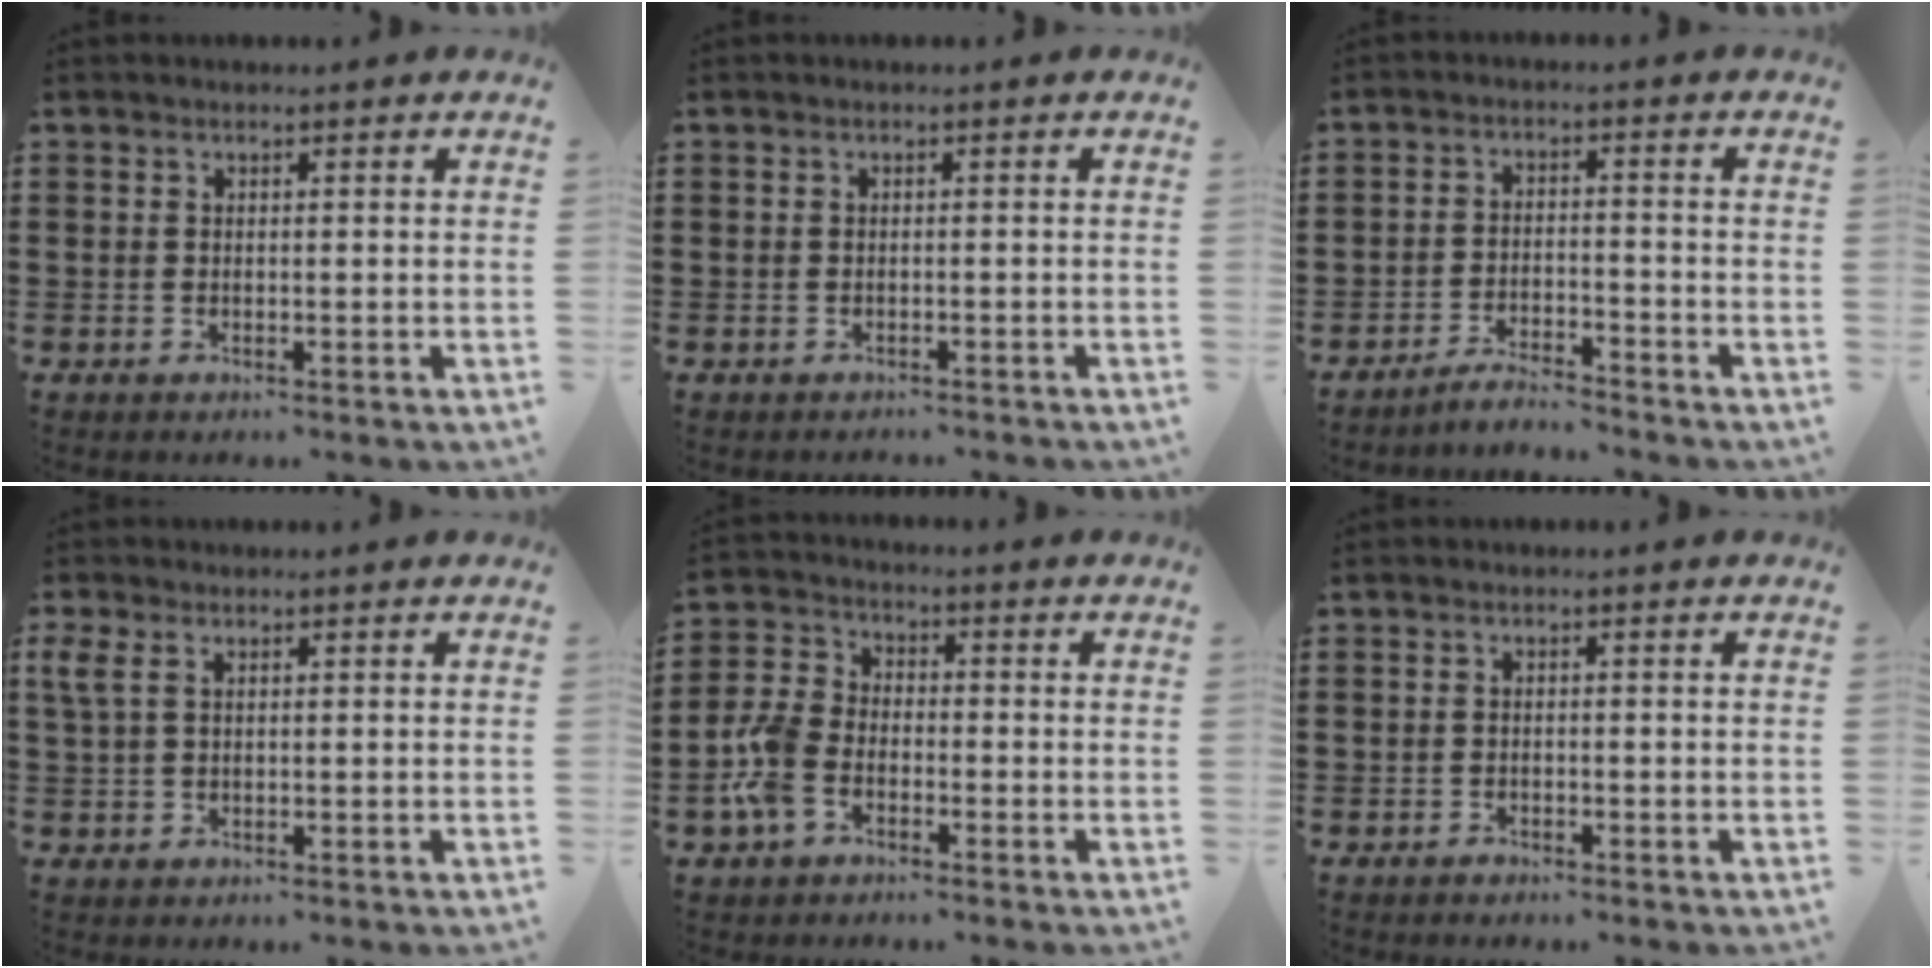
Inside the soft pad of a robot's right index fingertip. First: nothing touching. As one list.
[{"total": 0.5, "force": [-0.5, 0.0, 0.0], "torque": [-0.002, -0.002, -0.011]}, {"total": 3.6, "force": [-3.5, -0.1, 0.5], "torque": [-0.013, 0.005, -0.073]}, {"total": 2.5, "force": [0.9, 1.4, 1.8], "torque": [-0.049, 0.004, 0.013]}, {"total": 6.2, "force": [-3.1, 3.8, 3.8], "torque": [-0.110, 0.003, -0.070]}, {"total": 0.8, "force": [-0.8, 0.1, 0.1], "torque": [-0.004, -0.002, -0.016]}]